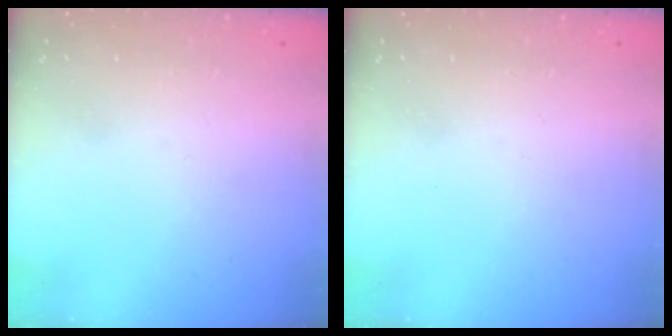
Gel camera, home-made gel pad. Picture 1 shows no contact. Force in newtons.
{"total": 0.0}